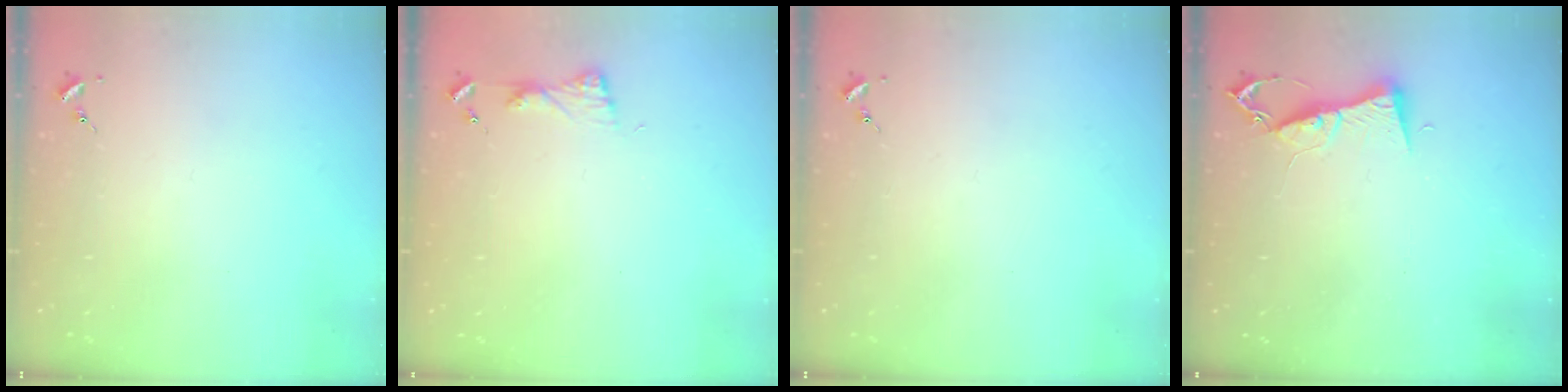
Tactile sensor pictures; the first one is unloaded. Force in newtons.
{"total": 5.0, "press": 4.9, "slide": 0.6}
{"total": 0.0}
{"total": 7.2, "press": 7.1, "slide": 0.7}